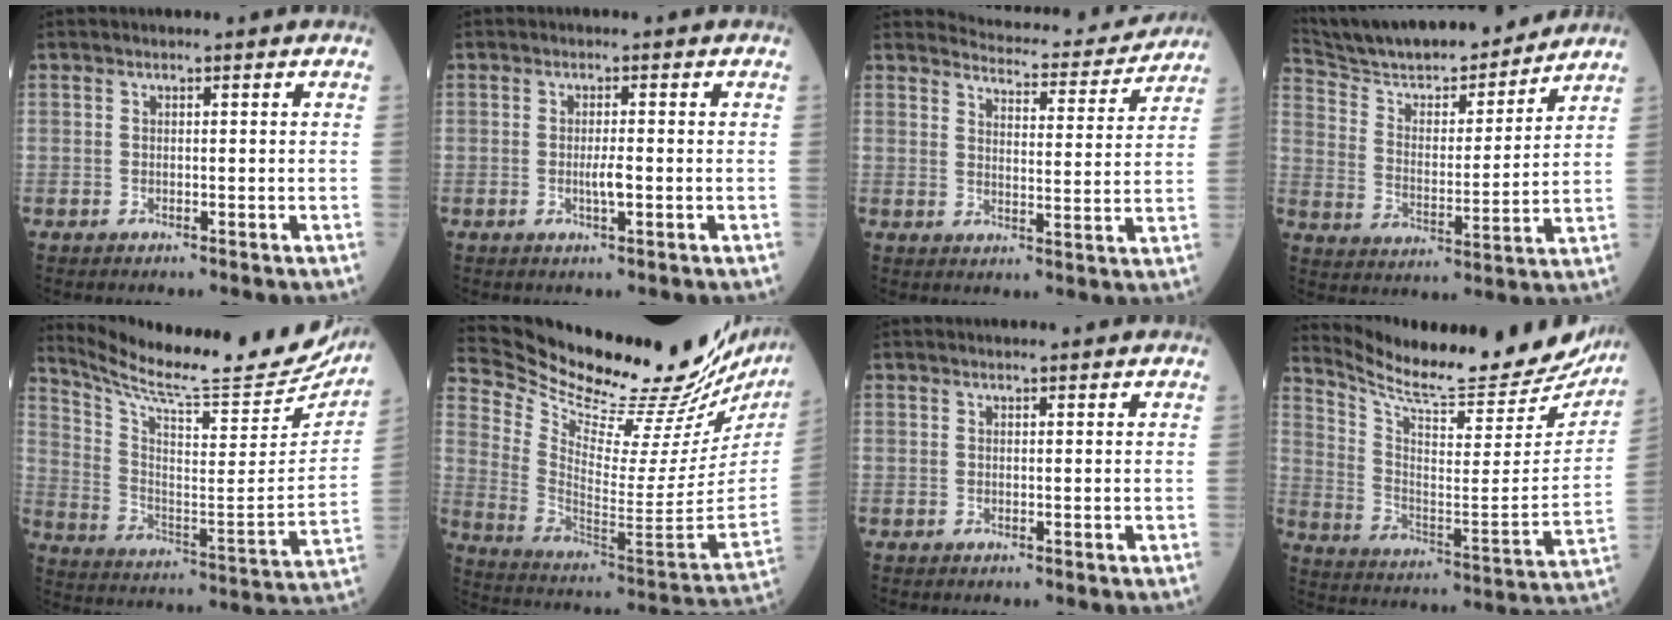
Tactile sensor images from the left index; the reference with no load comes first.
{"total": 2.0, "force": [-0.6, 0.2, 1.9], "torque": [-0.037, -0.005, -0.011]}
{"total": 12.1, "force": [11.9, 1.6, 1.4], "torque": [-0.011, -0.020, 0.140]}
{"total": 19.7, "force": [18.0, 2.9, 7.5], "torque": [-0.131, 0.001, 0.285]}
{"total": 24.8, "force": [23.0, 1.8, 9.3], "torque": [-0.165, -0.091, 0.322]}
{"total": 32.2, "force": [29.2, 1.8, 13.5], "torque": [-0.226, -0.134, 0.405]}
{"total": 0.9, "force": [0.9, 0.0, 0.1], "torque": [-0.004, 0.005, 0.012]}
{"total": 23.4, "force": [22.0, 3.6, 7.2], "torque": [-0.125, -0.085, 0.303]}